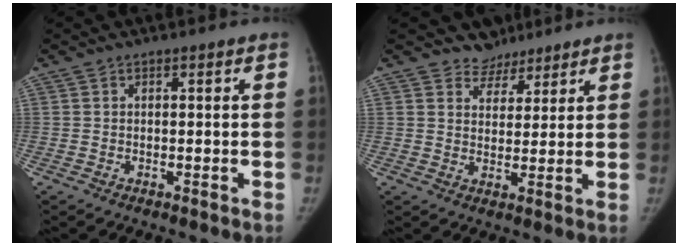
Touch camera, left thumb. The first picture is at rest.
{"total": 4.9, "force": [3.9, 2.8, -0.7], "torque": [0.041, -0.031, 0.057]}